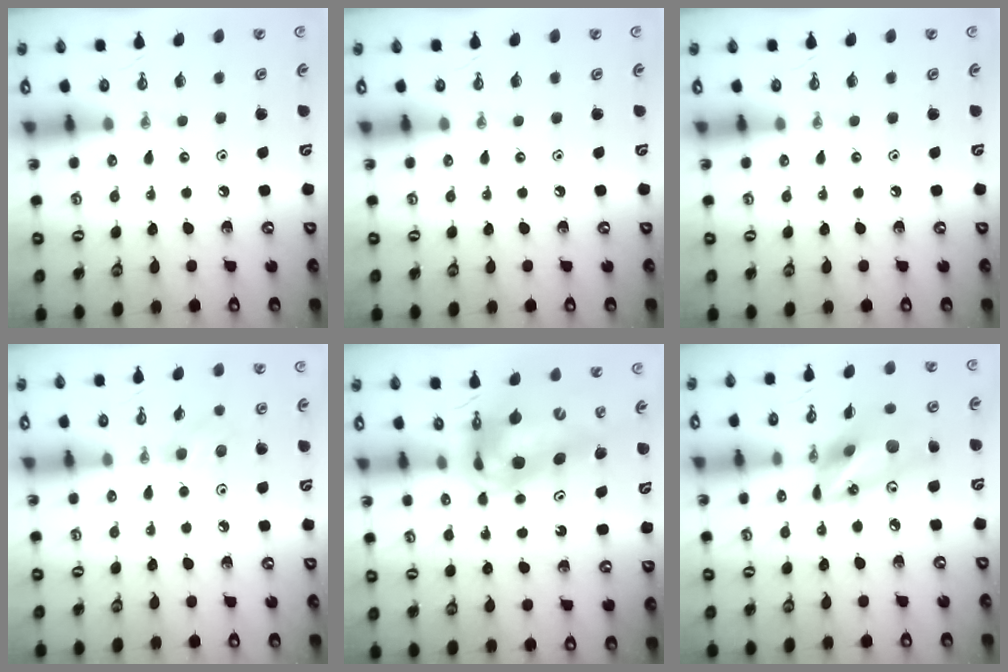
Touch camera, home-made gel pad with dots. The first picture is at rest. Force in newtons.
{"total": 0.0}
{"total": 0.0}
{"total": 8.6, "press": 7.5, "slide": 4.2}
{"total": 13.7, "press": 13.6, "slide": 1.3}
{"total": 16.3, "press": 15.9, "slide": 3.6}